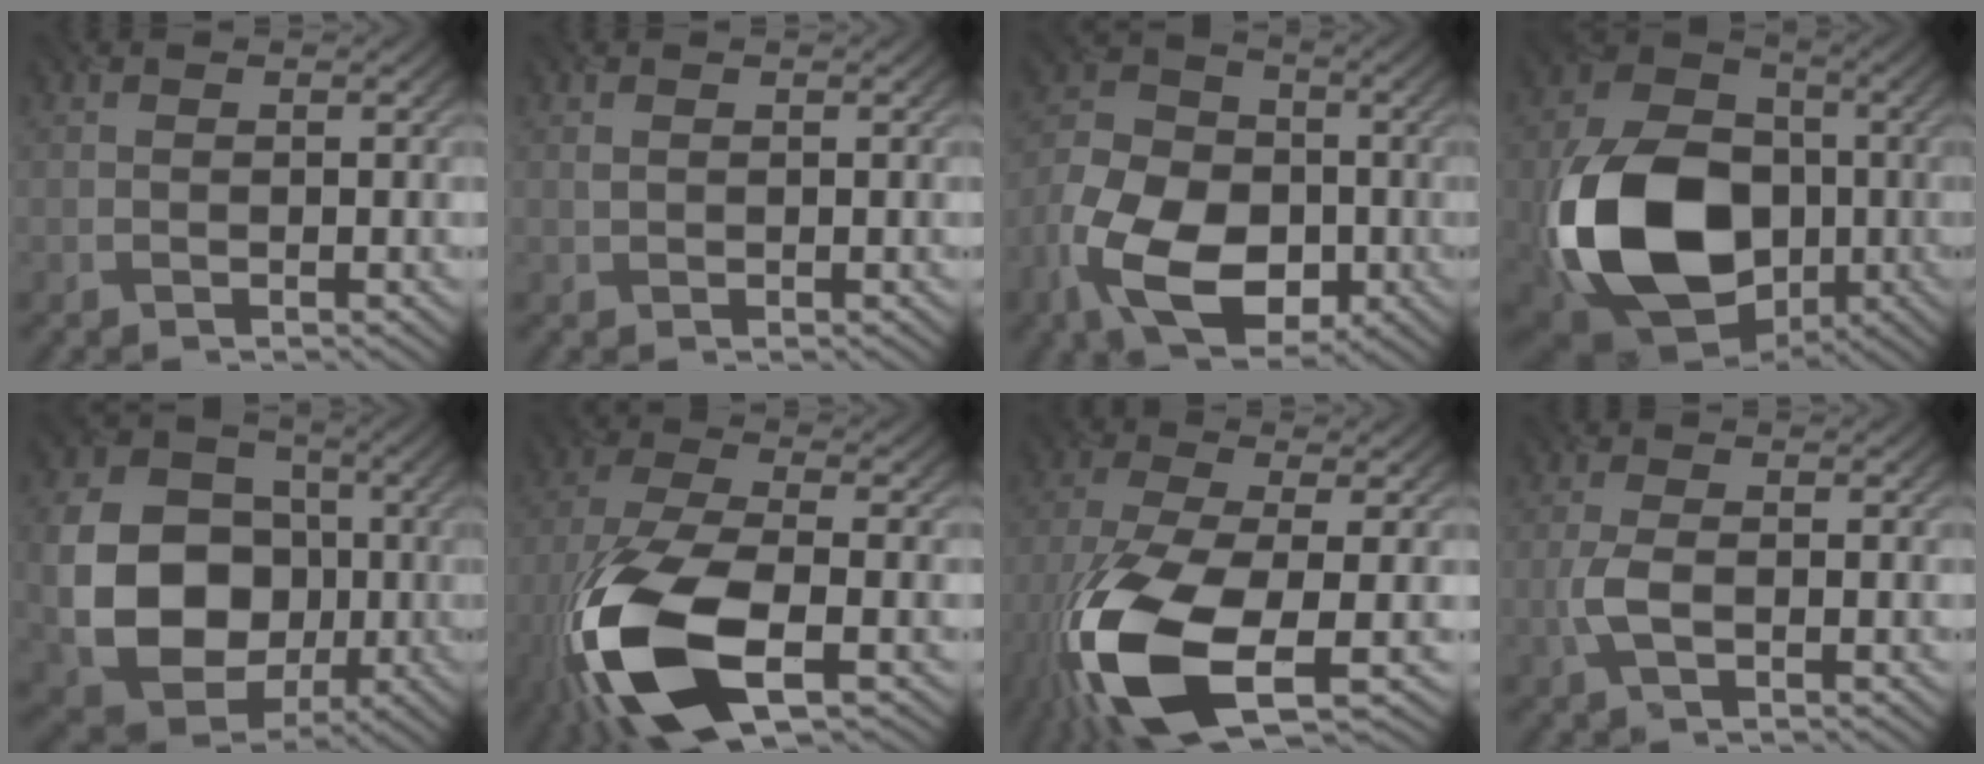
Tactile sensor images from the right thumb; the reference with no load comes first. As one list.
[{"total": 0.6, "force": [0.3, 0.5, 0.3], "torque": [-0.010, -0.002, 0.009]}, {"total": 13.6, "force": [-5.3, 8.8, 8.9], "torque": [-0.200, -0.025, -0.111]}, {"total": 18.8, "force": [-4.2, 13.6, 12.3], "torque": [-0.265, -0.039, -0.077]}, {"total": 15.6, "force": [-2.0, 12.6, 8.9], "torque": [-0.211, -0.028, -0.035]}, {"total": 15.2, "force": [-6.6, 6.4, 12.1], "torque": [-0.294, -0.036, -0.133]}, {"total": 14.4, "force": [-5.8, 5.5, 12.0], "torque": [-0.290, -0.036, -0.111]}, {"total": 3.0, "force": [-0.7, 1.2, 2.6], "torque": [-0.069, -0.001, -0.019]}]